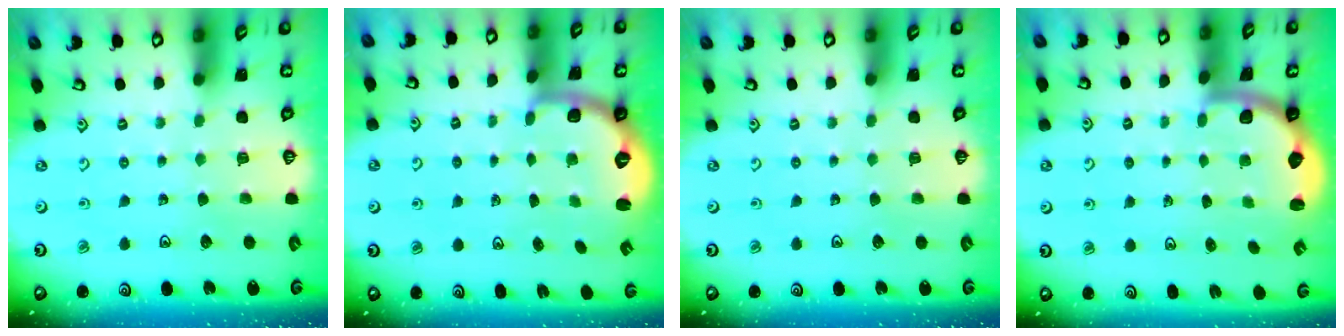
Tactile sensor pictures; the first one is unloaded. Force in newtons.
{"total": 2.5, "press": 1.9, "slide": 1.6}
{"total": 0.0}
{"total": 2.1, "press": 2.0, "slide": 0.7}